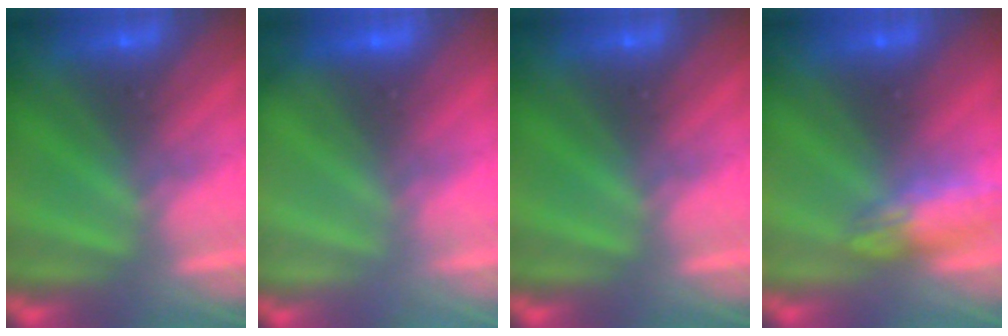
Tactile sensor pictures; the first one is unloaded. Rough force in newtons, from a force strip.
{"total": 2.0}
{"total": 0.0}
{"total": 2.4}